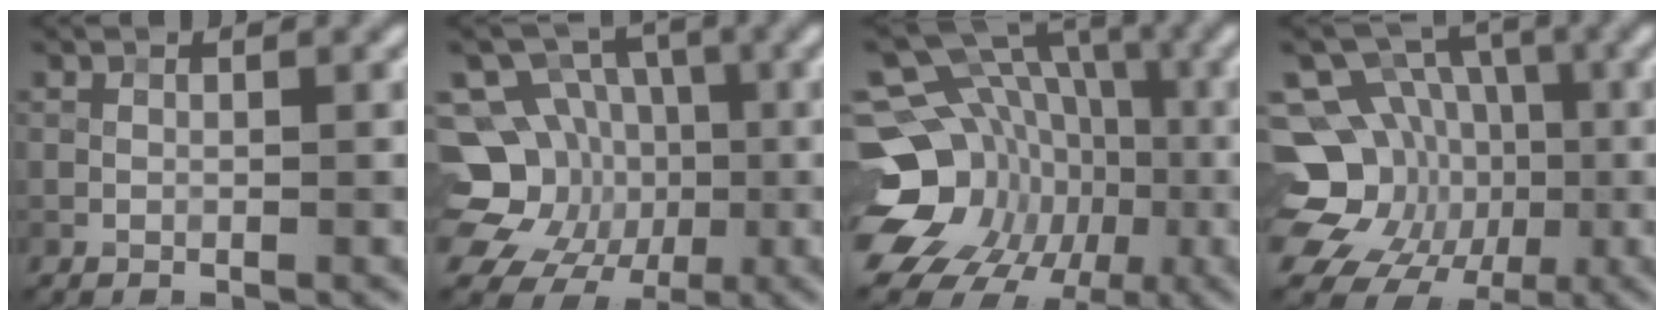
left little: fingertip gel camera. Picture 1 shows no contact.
{"total": 12.4, "force": [-1.7, 11.3, 4.9], "torque": [-0.115, 0.013, -0.050]}
{"total": 17.5, "force": [-5.1, 14.5, 8.4], "torque": [-0.150, -0.009, -0.093]}
{"total": 14.6, "force": [-2.6, 12.9, 6.3], "torque": [-0.150, -0.001, -0.052]}